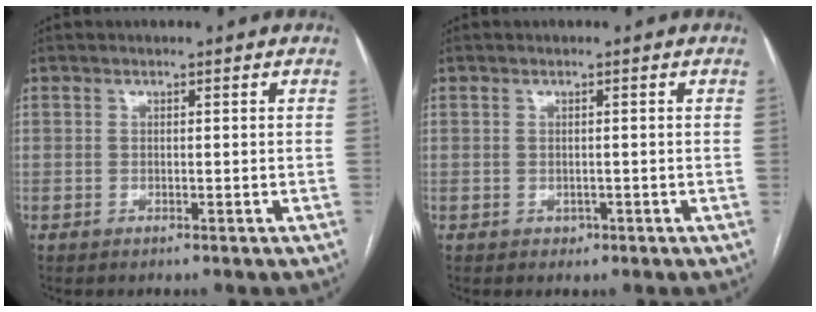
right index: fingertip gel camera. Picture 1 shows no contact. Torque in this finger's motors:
{"motor_torque": [-0.06, 0.00, 0.07, 0.01]}